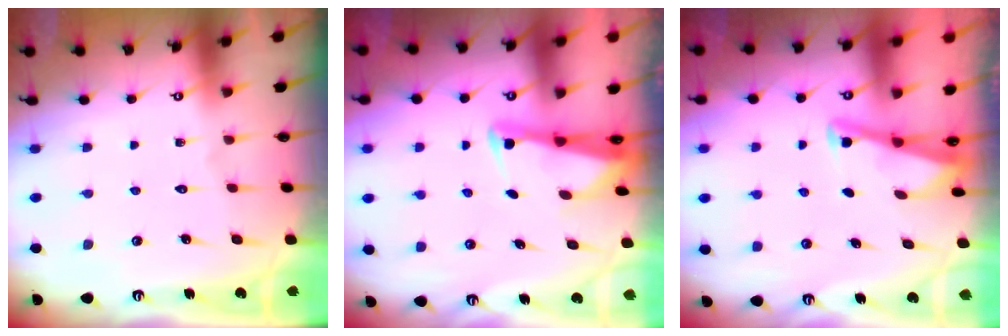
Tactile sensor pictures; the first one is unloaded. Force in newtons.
{"total": 2.4, "press": 2.4, "slide": 0.5}
{"total": 2.8, "press": 2.8, "slide": 0.4}